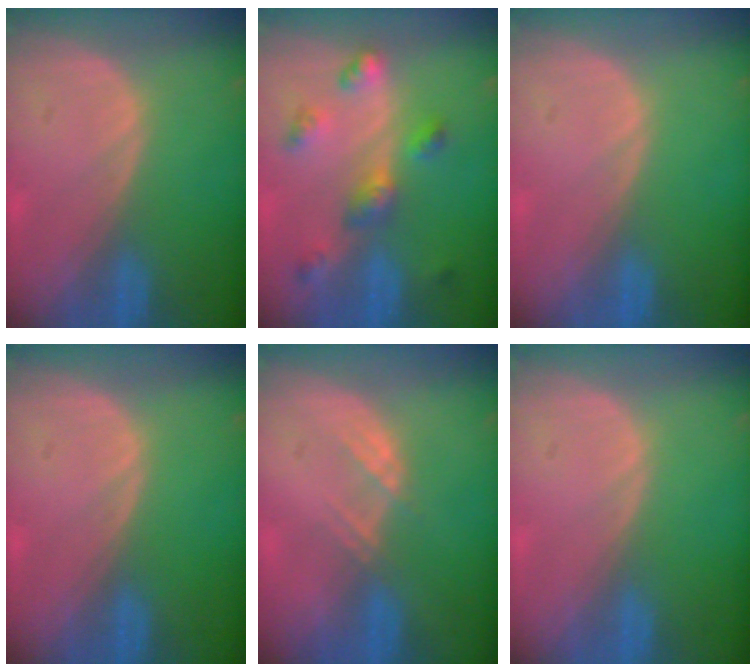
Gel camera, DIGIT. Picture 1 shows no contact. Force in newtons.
{"total": 6.4, "press": 5.7, "slide": 2.8}
{"total": 0.0}
{"total": 0.0}
{"total": 2.3, "press": 2.1, "slide": 0.7}
{"total": 0.0}